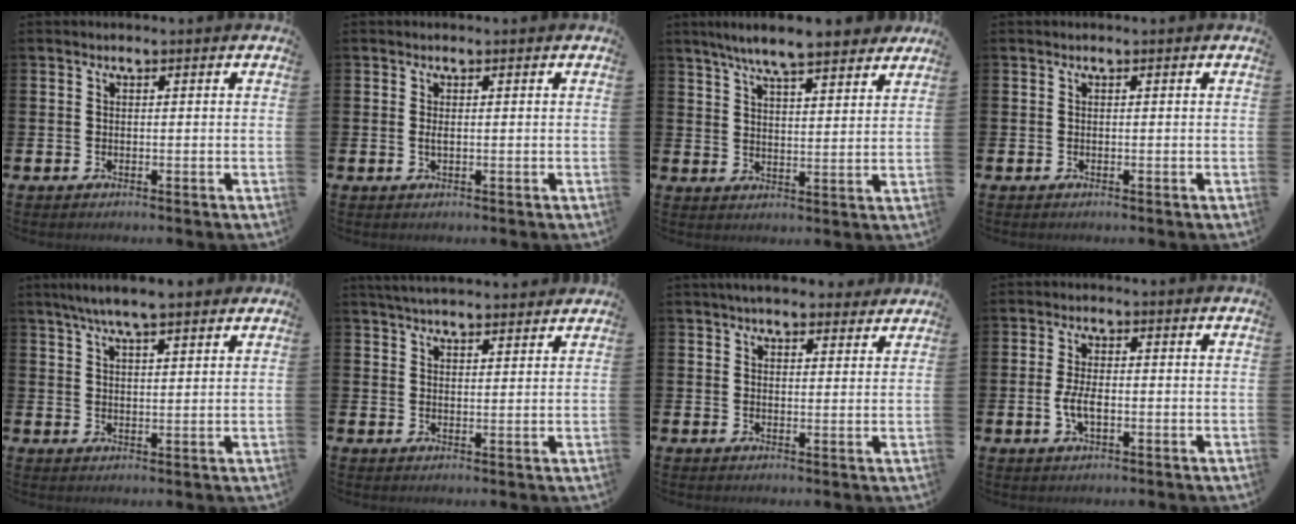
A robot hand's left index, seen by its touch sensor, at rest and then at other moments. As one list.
[{"total": 0.8, "force": [0.1, 0.3, 0.8], "torque": [-0.012, 0.001, 0.000]}, {"total": 7.5, "force": [6.9, 0.8, 2.8], "torque": [-0.065, -0.032, 0.122]}, {"total": 0.0}, {"total": 5.8, "force": [5.1, 0.7, 2.6], "torque": [-0.062, -0.010, 0.092]}, {"total": 4.2, "force": [4.1, 0.4, 0.7], "torque": [-0.016, -0.018, 0.074]}, {"total": 4.4, "force": [4.1, 1.1, 1.1], "torque": [-0.015, -0.015, 0.073]}, {"total": 3.5, "force": [-0.5, 1.5, 3.1], "torque": [-0.053, 0.003, -0.010]}]